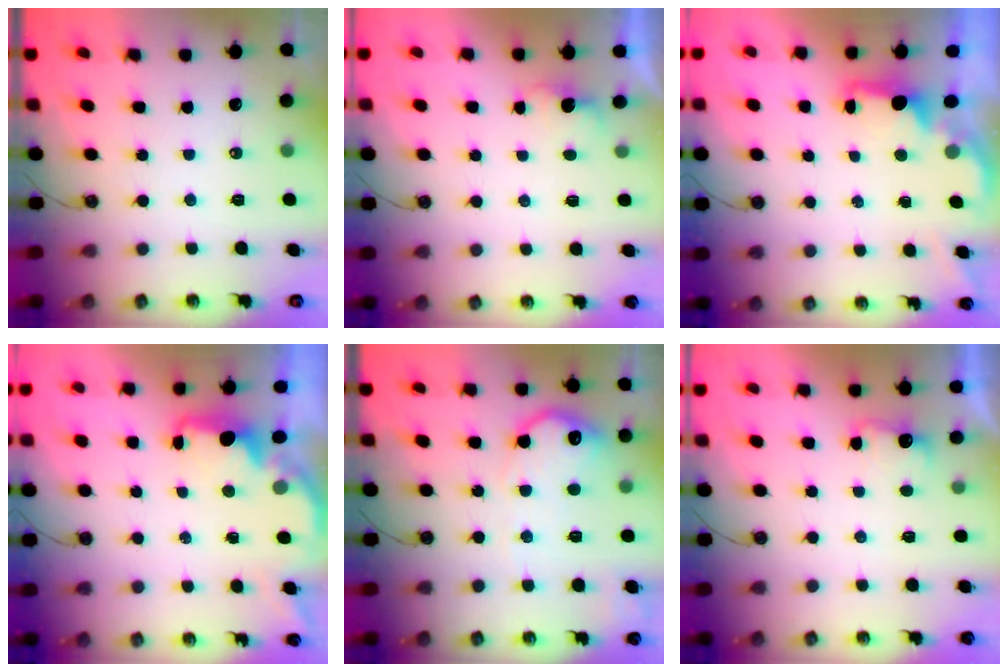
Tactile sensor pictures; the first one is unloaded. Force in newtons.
{"total": 1.7, "press": 1.5, "slide": 0.8}
{"total": 1.6, "press": 1.4, "slide": 0.8}
{"total": 2.1, "press": 2.0, "slide": 0.8}
{"total": 14.5, "press": 14.5, "slide": 0.8}
{"total": 2.8, "press": 2.7, "slide": 0.8}